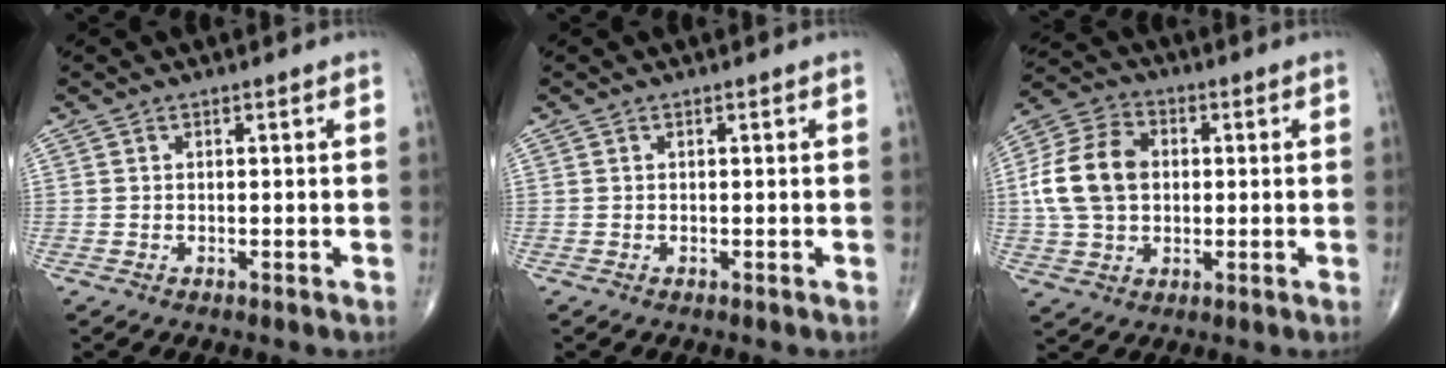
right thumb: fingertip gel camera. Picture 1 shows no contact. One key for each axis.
{"total": 0.0}
{"total": 13.5, "fx": 0.9, "fy": 9.9, "fz": 9.2, "tx": -0.164, "ty": 0.020, "tz": 0.012}